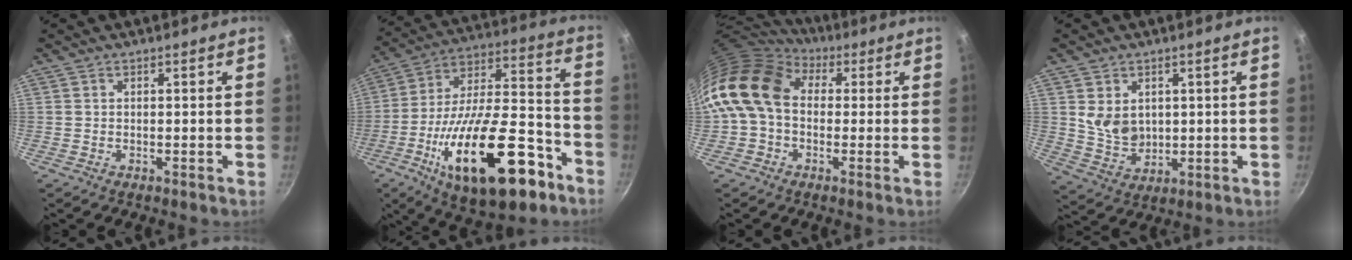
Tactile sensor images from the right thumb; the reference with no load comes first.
{"total": 29.3, "force": [-13.4, 12.5, 22.9], "torque": [-0.340, 0.066, -0.202]}
{"total": 14.6, "force": [2.1, 10.9, 9.6], "torque": [-0.162, 0.021, 0.015]}
{"total": 7.3, "force": [1.6, 5.6, 4.4], "torque": [-0.063, -0.018, 0.045]}